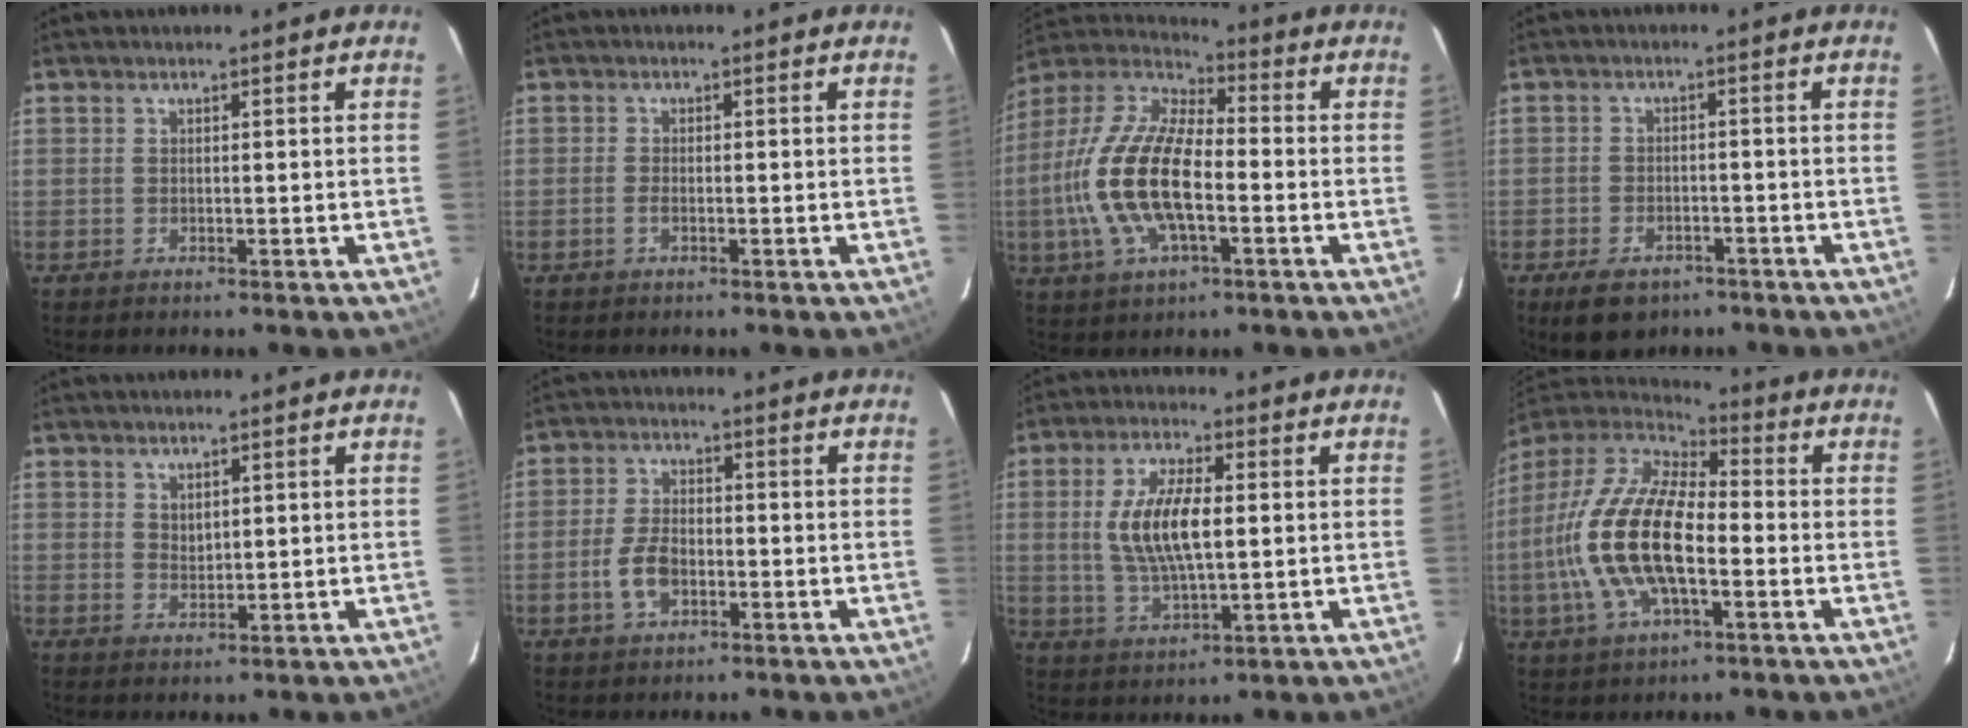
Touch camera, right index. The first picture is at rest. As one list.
[{"total": 1.2, "force": [-0.5, 0.5, 1.0], "torque": [-0.023, 0.000, -0.010]}, {"total": 18.5, "force": [-3.5, 7.8, 16.4], "torque": [-0.345, -0.001, -0.072]}, {"total": 8.2, "force": [-5.5, 4.7, 3.8], "torque": [-0.090, -0.004, -0.077]}, {"total": 2.0, "force": [1.2, 1.3, 1.0], "torque": [-0.013, 0.001, 0.023]}, {"total": 6.2, "force": [-2.0, 3.5, 4.6], "torque": [-0.101, 0.004, -0.034]}, {"total": 11.2, "force": [1.0, 4.5, 10.2], "torque": [-0.201, 0.003, 0.023]}, {"total": 20.5, "force": [-3.7, 9.0, 18.1], "torque": [-0.378, -0.006, -0.076]}]